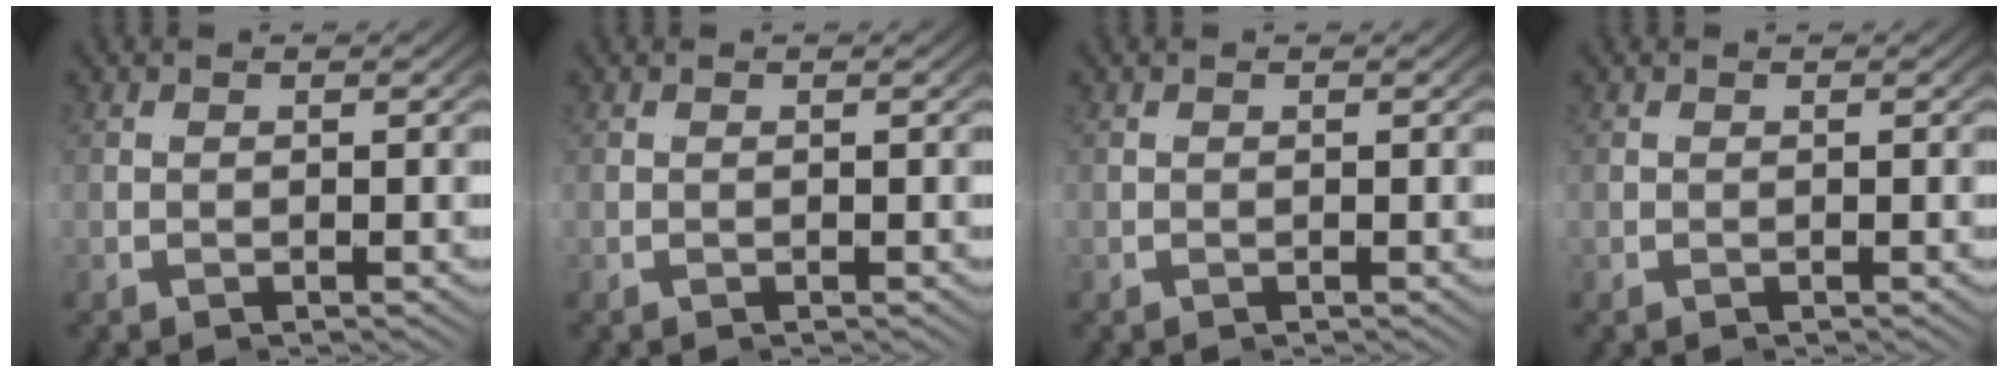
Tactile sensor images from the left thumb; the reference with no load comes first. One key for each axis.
{"total": 0.0}
{"total": 0.0}
{"total": 0.0}